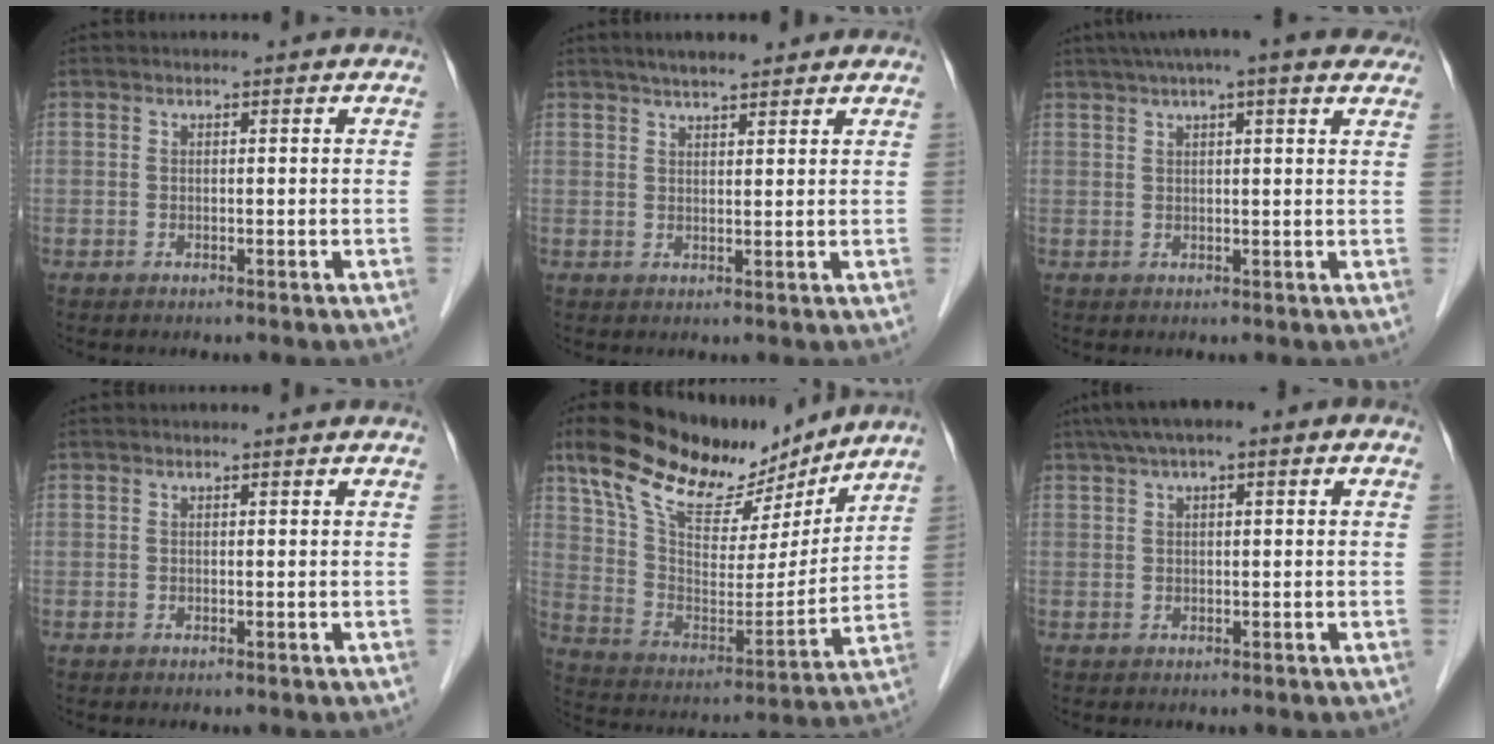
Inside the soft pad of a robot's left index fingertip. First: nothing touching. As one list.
[{"total": 5.5, "force": [4.6, 0.9, 2.9], "torque": [-0.043, 0.023, 0.074]}, {"total": 11.9, "force": [8.9, 1.8, 7.7], "torque": [-0.120, 0.045, 0.117]}, {"total": 0.0}, {"total": 19.8, "force": [15.7, 5.7, 10.8], "torque": [-0.190, 0.010, 0.276]}, {"total": 6.8, "force": [3.2, 1.7, 5.7], "torque": [-0.102, 0.039, 0.047]}]